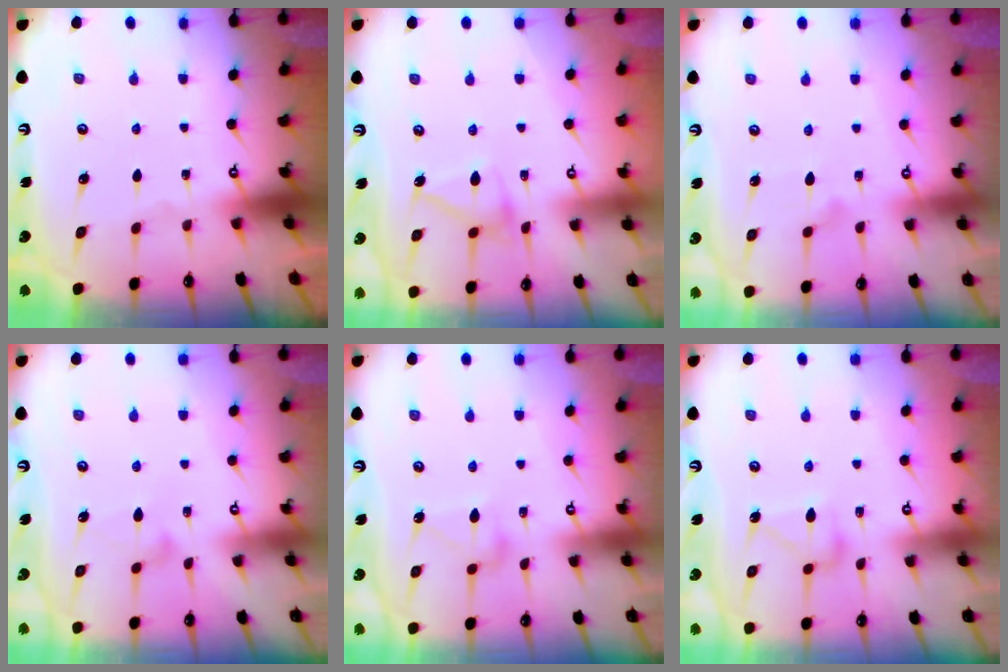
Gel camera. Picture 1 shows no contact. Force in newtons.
{"total": 12.6, "press": 12.6, "slide": 0.3}
{"total": 8.4, "press": 8.4, "slide": 0.4}
{"total": 7.8, "press": 7.8, "slide": 0.3}
{"total": 8.7, "press": 8.7, "slide": 0.4}
{"total": 11.9, "press": 11.9, "slide": 0.4}